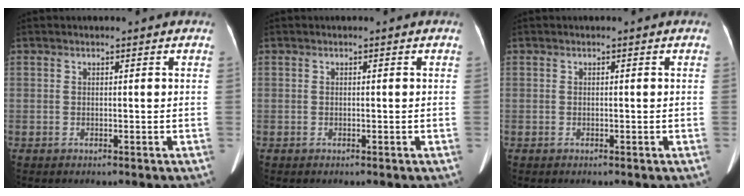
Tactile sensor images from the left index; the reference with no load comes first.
{"total": 0.0}
{"total": 0.0}